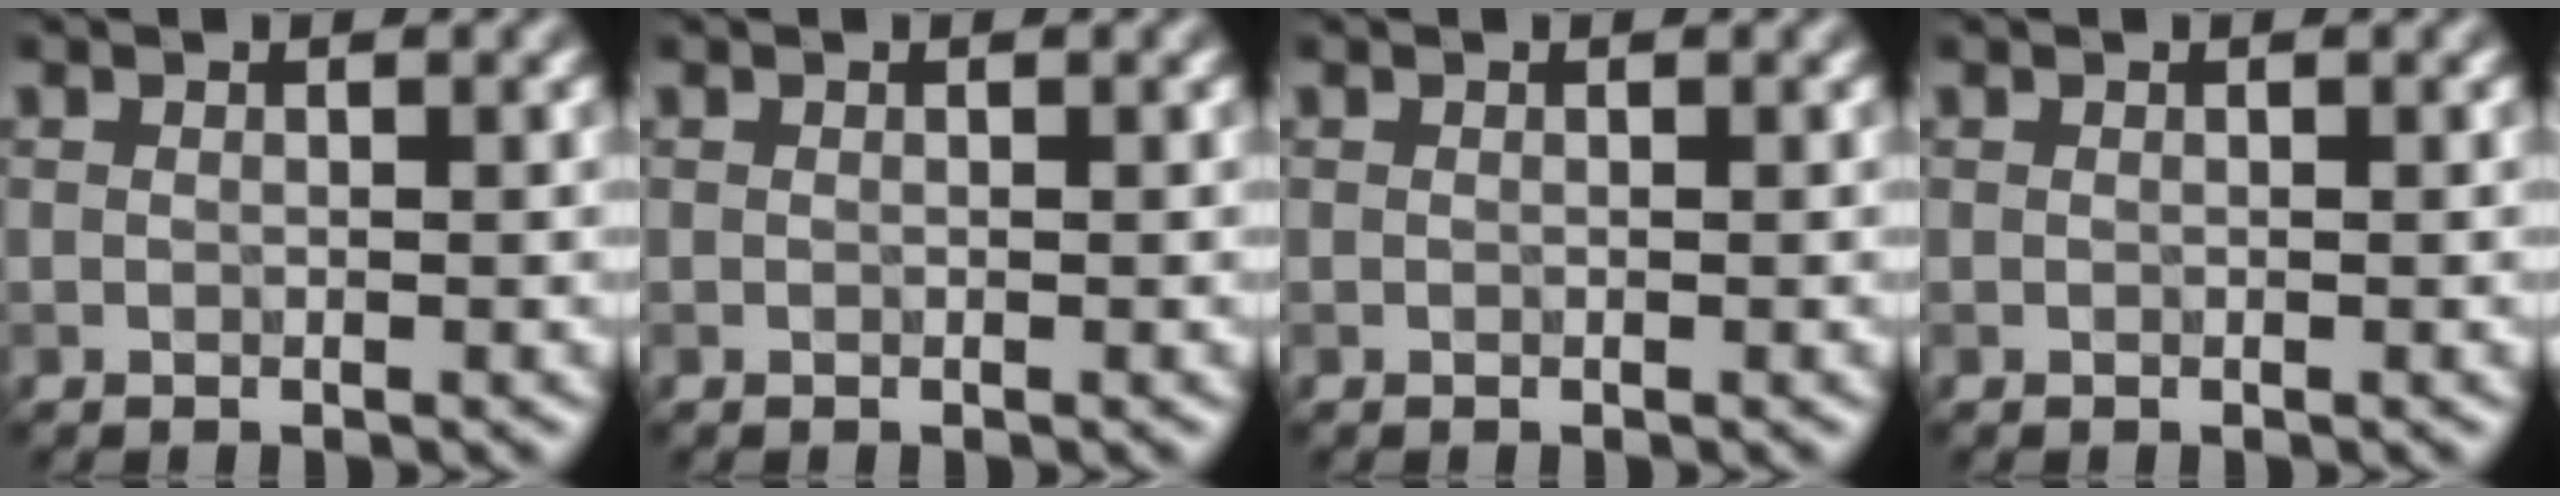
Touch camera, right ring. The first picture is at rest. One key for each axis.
{"total": 0.0}
{"total": 0.0}
{"total": 0.0}